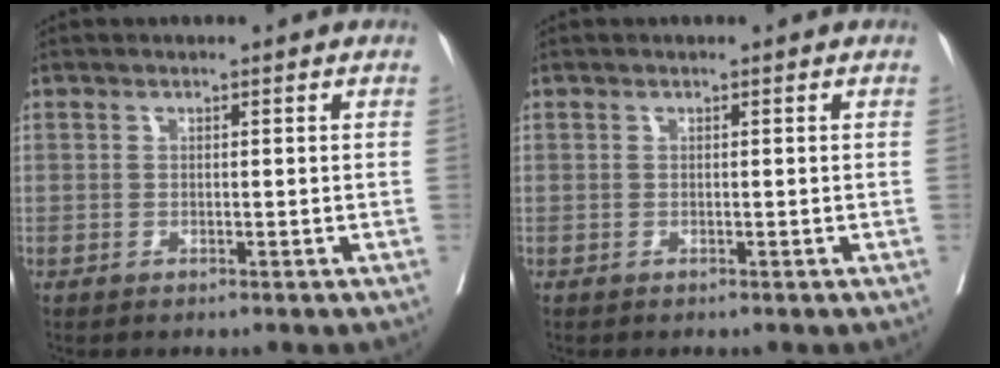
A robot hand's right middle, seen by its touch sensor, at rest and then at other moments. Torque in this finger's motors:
{"motor_torque": [0.00, 0.00, 0.00, 0.01]}